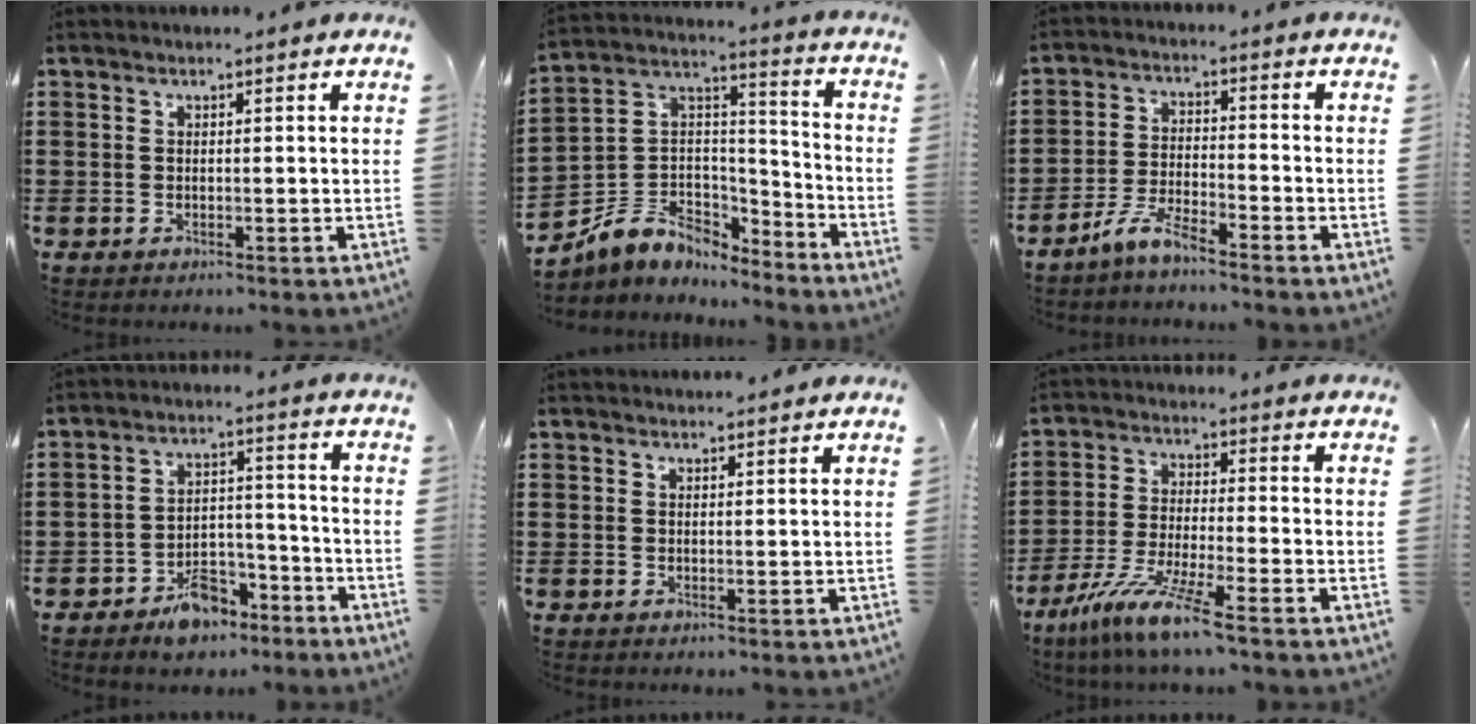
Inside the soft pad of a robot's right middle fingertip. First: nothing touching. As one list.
[{"total": 6.2, "force": [-4.6, 4.1, 0.5], "torque": [-0.036, -0.006, -0.094]}, {"total": 5.3, "force": [-4.6, 0.8, 2.6], "torque": [-0.064, -0.004, -0.091]}, {"total": 7.4, "force": [-6.2, 3.2, 2.4], "torque": [-0.031, 0.025, -0.114]}, {"total": 1.1, "force": [1.1, -0.1, 0.0], "torque": [-0.003, -0.004, 0.022]}, {"total": 8.4, "force": [-6.7, -0.3, 5.1], "torque": [-0.114, -0.021, -0.133]}]